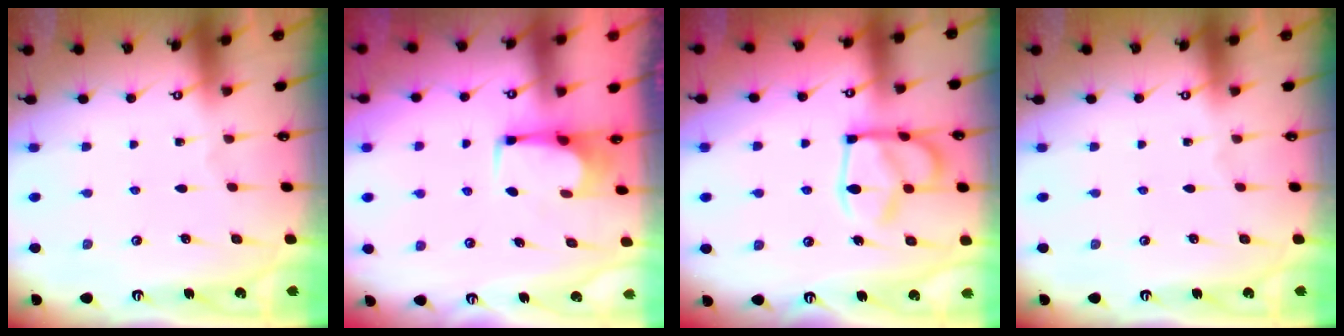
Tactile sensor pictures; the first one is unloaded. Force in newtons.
{"total": 2.4, "press": 2.4, "slide": 0.4}
{"total": 15.8, "press": 15.7, "slide": 1.6}
{"total": 0.0}